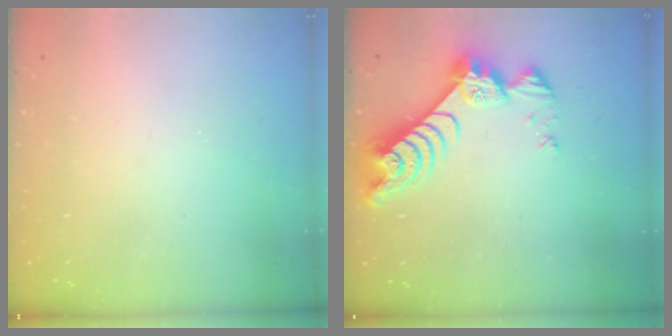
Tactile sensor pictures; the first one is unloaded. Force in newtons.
{"total": 9.4, "press": 9.4, "slide": 0.9}